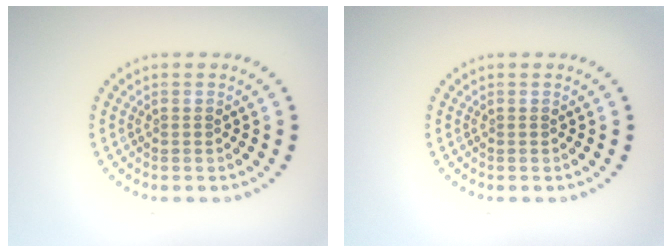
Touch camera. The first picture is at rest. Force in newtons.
{"total": 0.0}